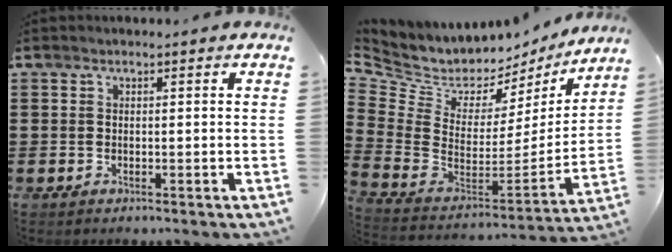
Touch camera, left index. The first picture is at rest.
{"total": 5.5, "force": [4.2, 3.4, 1.1], "torque": [-0.066, -0.047, 0.070]}